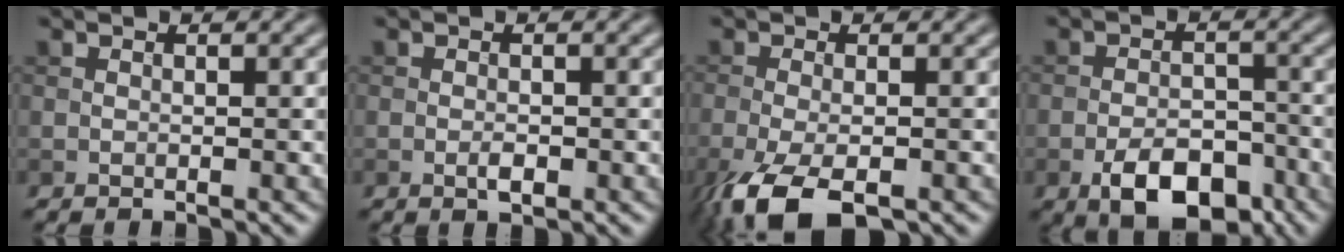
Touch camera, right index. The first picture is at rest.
{"total": 1.2, "force": [-0.4, 0.5, 1.0], "torque": [-0.019, -0.001, -0.008]}
{"total": 6.9, "force": [-4.0, 2.5, 5.0], "torque": [-0.111, -0.019, -0.076]}
{"total": 6.8, "force": [-3.9, 3.4, 4.4], "torque": [-0.066, -0.003, -0.065]}